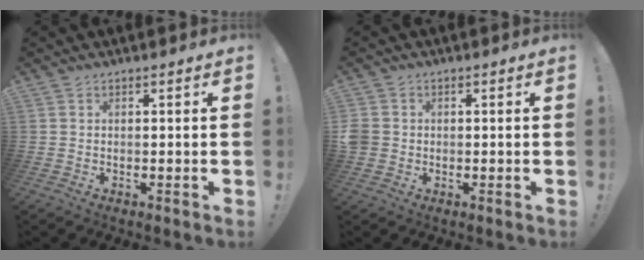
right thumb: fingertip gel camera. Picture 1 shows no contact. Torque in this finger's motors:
{"motor_torque": [0.48, 0.53, 0.15, -0.04, 0.00]}